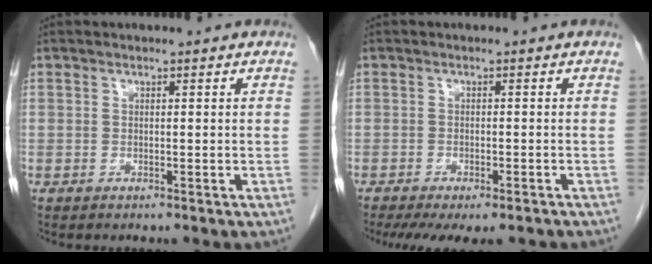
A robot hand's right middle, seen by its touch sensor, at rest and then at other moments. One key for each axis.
{"total": 10.1, "fx": -7.9, "fy": 3.1, "fz": 5.5, "tx": -0.091, "ty": -0.013, "tz": -0.106}